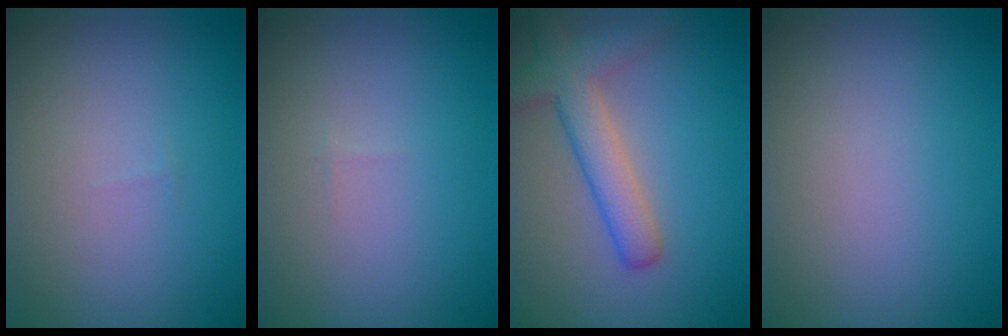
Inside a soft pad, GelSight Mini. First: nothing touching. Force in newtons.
{"total": 0.0}
{"total": 4.3, "press": 4.3, "slide": 0.2}
{"total": 0.0}